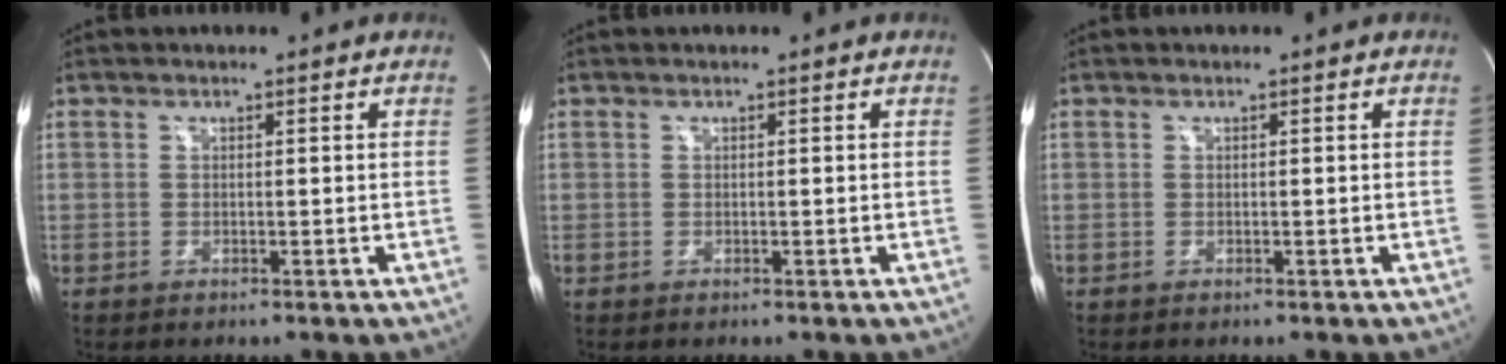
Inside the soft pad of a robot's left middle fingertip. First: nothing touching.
{"total": 0.0}
{"total": 0.0}